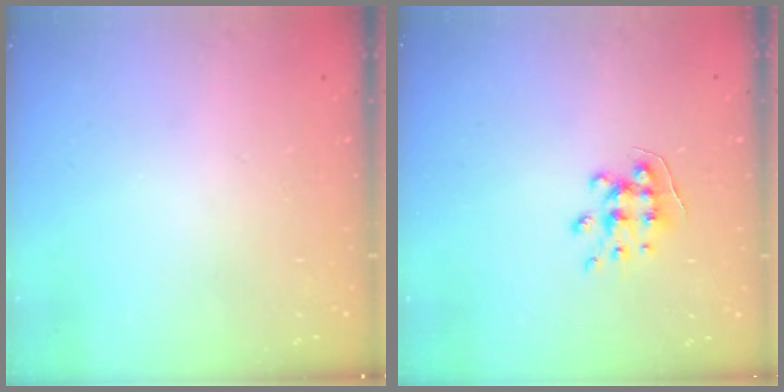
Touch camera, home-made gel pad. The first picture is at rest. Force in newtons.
{"total": 6.6, "press": 6.6, "slide": 0.6}